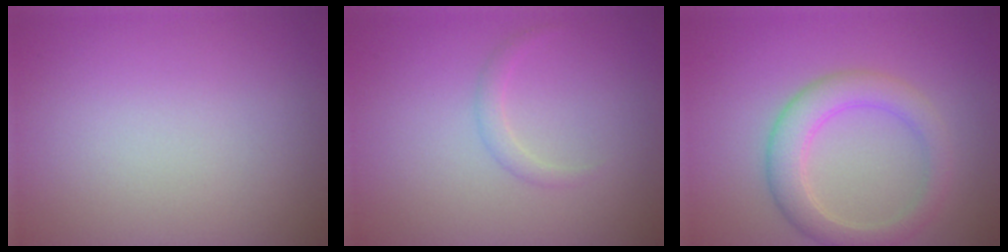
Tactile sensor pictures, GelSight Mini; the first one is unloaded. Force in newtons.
{"total": 1.0, "press": 1.0, "slide": 0.1}
{"total": 3.9, "press": 3.9, "slide": 0.0}